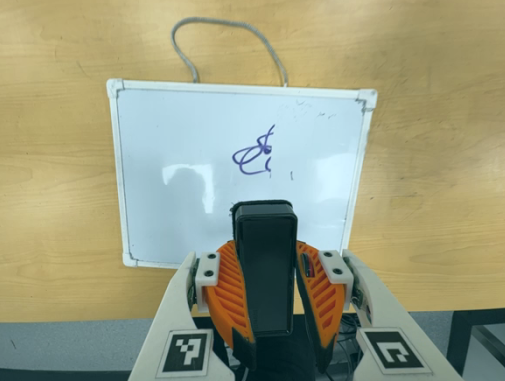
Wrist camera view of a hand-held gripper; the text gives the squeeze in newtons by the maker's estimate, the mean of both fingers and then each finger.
{"total": 10.5, "left": 8.2, "right": 12.7}